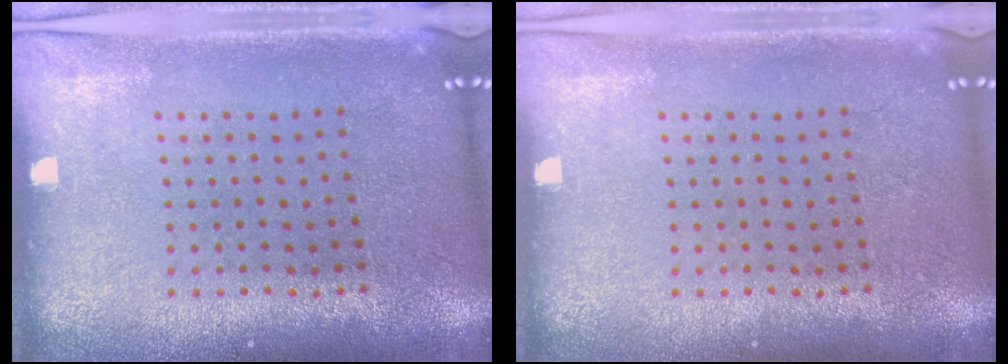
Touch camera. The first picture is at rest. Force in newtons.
{"total": 0.0}